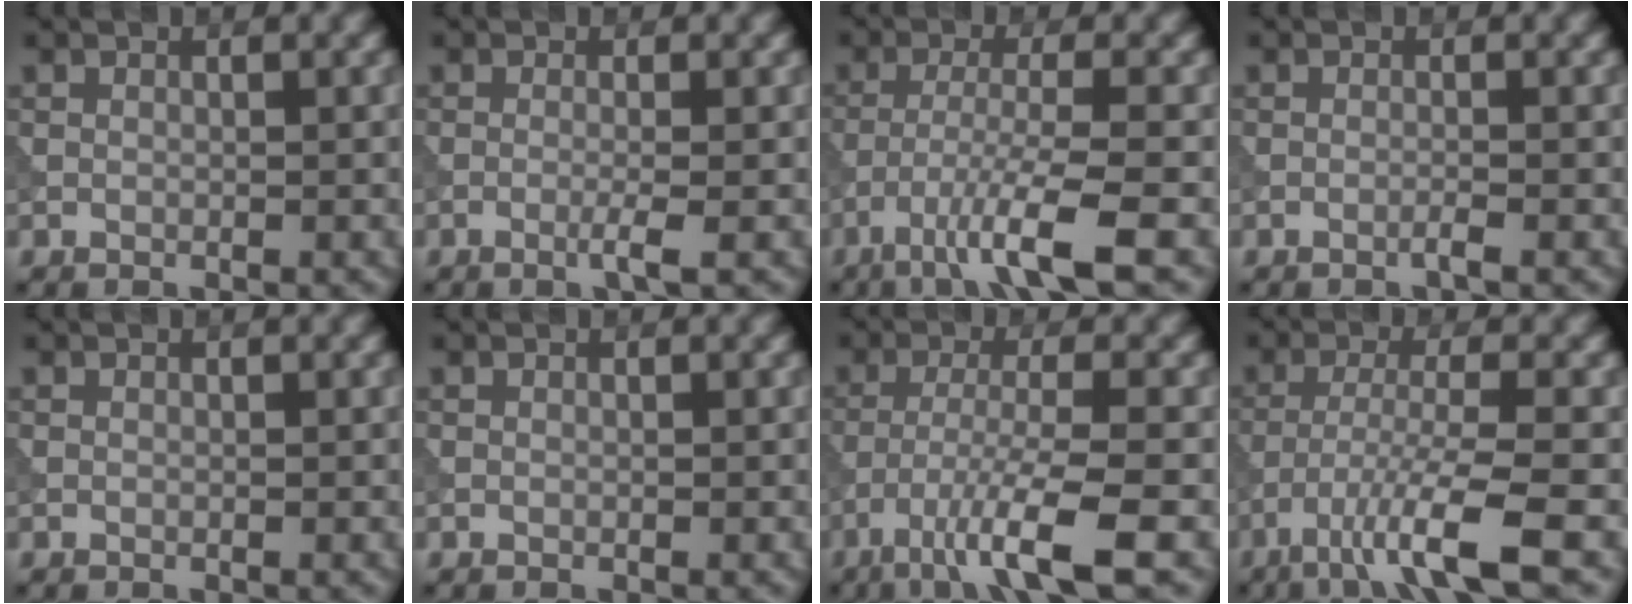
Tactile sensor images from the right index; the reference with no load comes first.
{"total": 1.8, "force": [-0.5, 0.2, 1.7], "torque": [-0.030, -0.002, -0.015]}
{"total": 5.9, "force": [-3.2, 0.4, 5.0], "torque": [-0.081, 0.000, -0.067]}
{"total": 0.9, "force": [-0.4, 0.1, 0.8], "torque": [-0.011, 0.002, -0.013]}
{"total": 0.0}
{"total": 0.0}
{"total": 6.6, "force": [-3.6, 0.6, 5.5], "torque": [-0.091, -0.001, -0.072]}
{"total": 6.2, "force": [-3.4, 0.4, 5.2], "torque": [-0.087, -0.001, -0.068]}